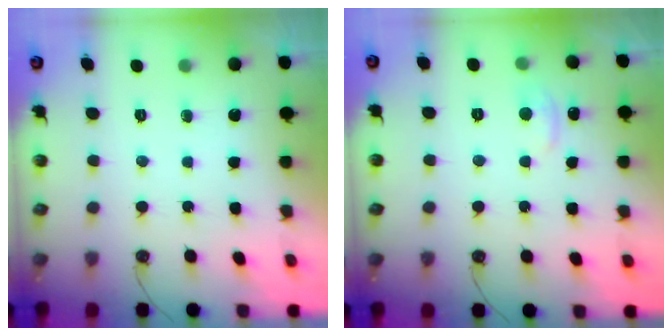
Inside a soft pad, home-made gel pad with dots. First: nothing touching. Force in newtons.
{"total": 1.8, "press": 1.7, "slide": 0.6}